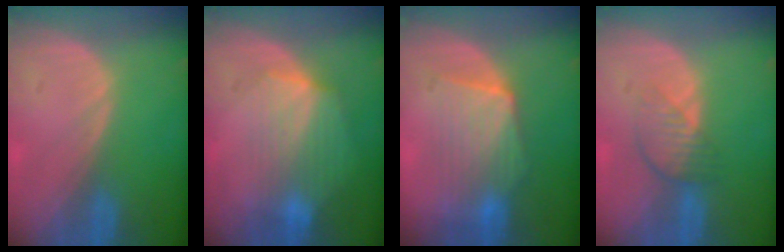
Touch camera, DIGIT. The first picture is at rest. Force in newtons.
{"total": 7.2, "press": 6.7, "slide": 2.6}
{"total": 7.4, "press": 7.4, "slide": 0.4}
{"total": 3.9, "press": 3.6, "slide": 1.5}